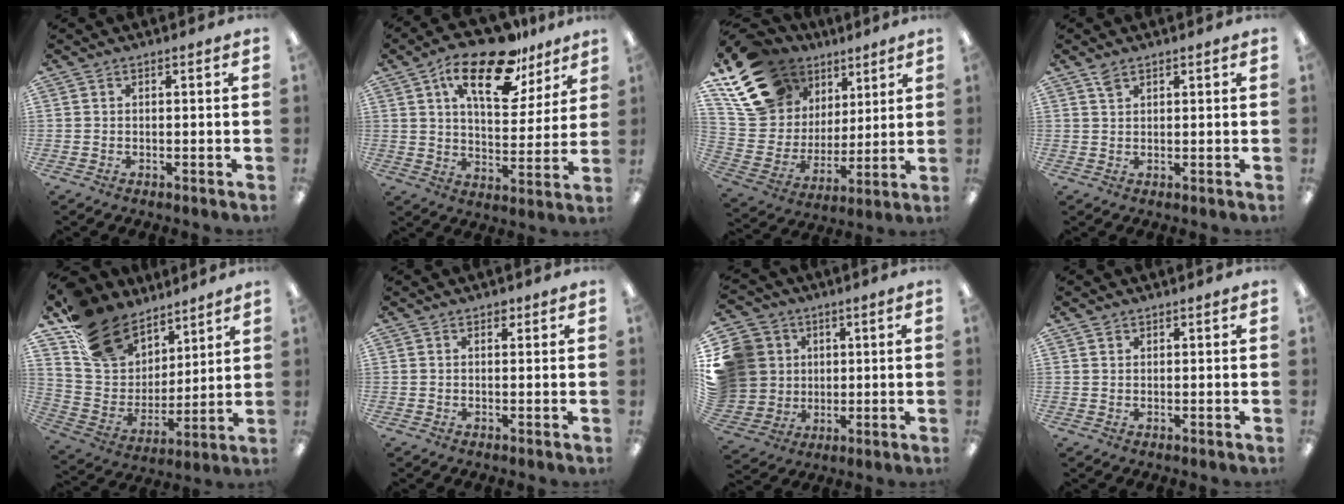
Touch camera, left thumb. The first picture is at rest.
{"total": 19.3, "force": [11.8, 8.4, 12.8], "torque": [-0.202, -0.050, 0.194]}
{"total": 18.8, "force": [12.1, 12.2, 7.6], "torque": [-0.161, -0.054, 0.232]}
{"total": 2.0, "force": [1.5, 1.1, 0.7], "torque": [-0.016, -0.002, 0.029]}
{"total": 18.9, "force": [13.4, 11.7, 6.3], "torque": [-0.138, -0.080, 0.258]}
{"total": 1.5, "force": [0.8, 1.0, 0.7], "torque": [-0.006, -0.001, 0.014]}
{"total": 15.2, "force": [3.3, 13.9, 5.3], "torque": [-0.132, 0.001, 0.079]}
{"total": 1.1, "force": [0.8, 0.8, 0.1], "torque": [-0.003, 0.002, 0.015]}